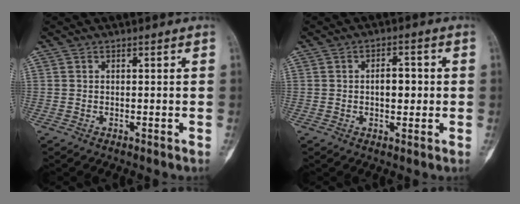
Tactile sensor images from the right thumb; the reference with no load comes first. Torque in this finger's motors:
{"motor_torque": [0.85, 0.70, 0.13, -0.11, 0.04]}